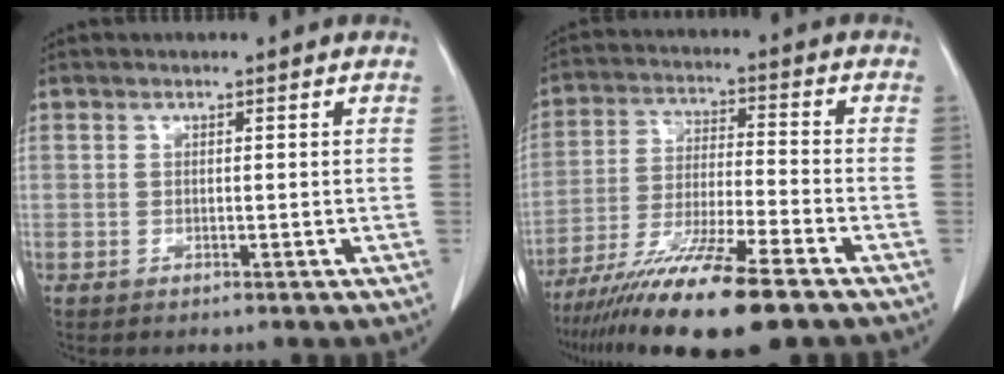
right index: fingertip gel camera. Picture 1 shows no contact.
{"total": 15.0, "force": [-10.6, 0.6, 10.6], "torque": [-0.203, -0.045, -0.187]}